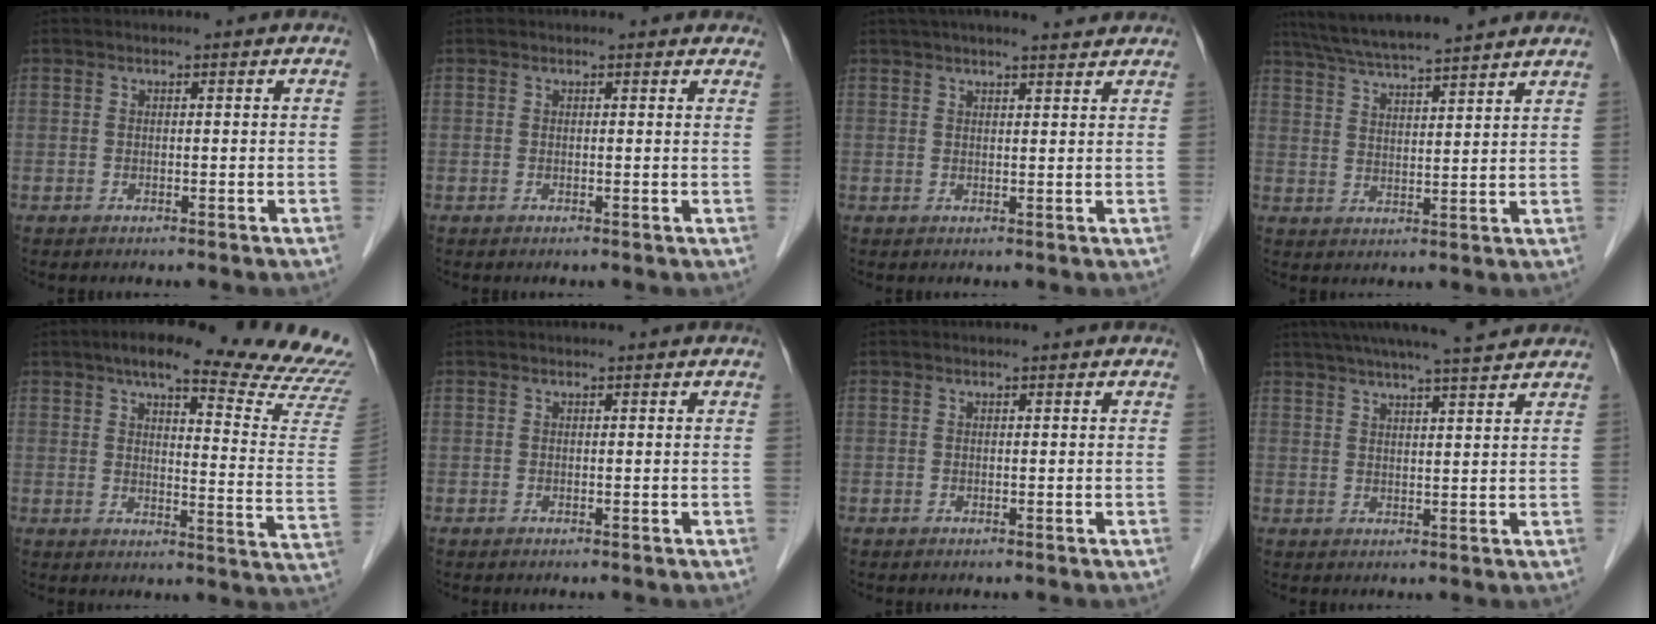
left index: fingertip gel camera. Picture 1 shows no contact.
{"total": 1.9, "force": [1.7, 0.8, 0.5], "torque": [-0.005, 0.000, 0.003]}
{"total": 8.5, "force": [7.4, 1.1, 4.1], "torque": [-0.059, 0.023, 0.094]}
{"total": 13.6, "force": [11.8, 0.3, 6.6], "torque": [-0.119, 0.030, 0.180]}
{"total": 23.1, "force": [20.0, 1.5, 11.5], "torque": [-0.146, -0.070, 0.227]}
{"total": 0.0}
{"total": 0.0}
{"total": 12.9, "force": [11.3, 0.5, 6.2], "torque": [-0.106, 0.027, 0.157]}